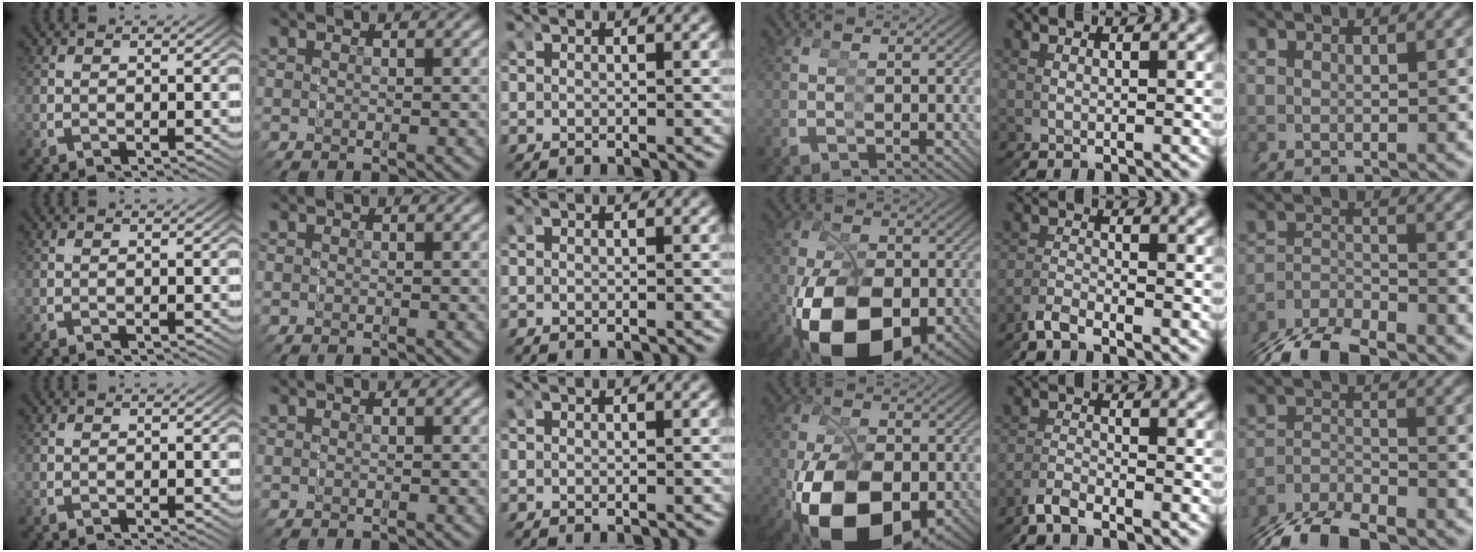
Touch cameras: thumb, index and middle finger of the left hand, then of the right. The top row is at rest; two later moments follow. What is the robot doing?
{"motion": "grasp_and_lifting", "object": "markers"}